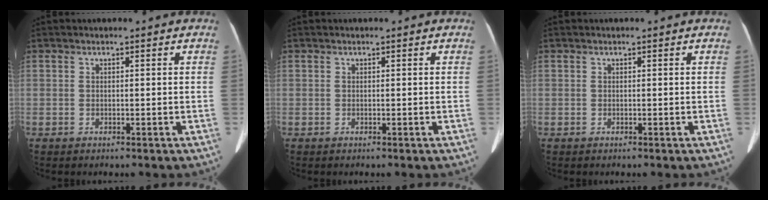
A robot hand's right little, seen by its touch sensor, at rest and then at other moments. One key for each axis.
{"total": 0.0}
{"total": 0.0}